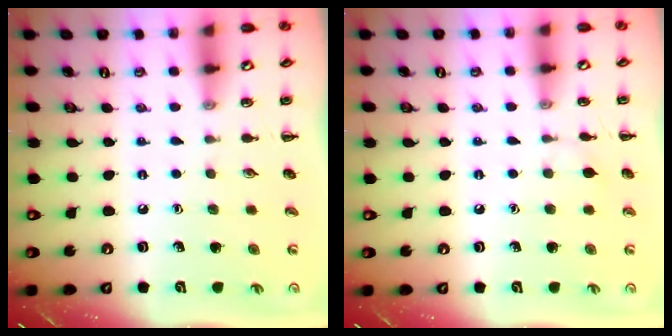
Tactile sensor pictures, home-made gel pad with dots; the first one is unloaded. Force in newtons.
{"total": 4.7, "press": 4.4, "slide": 1.7}